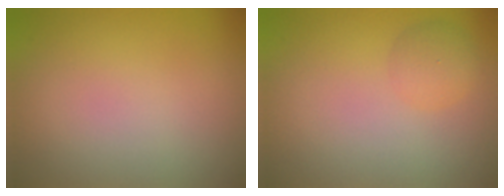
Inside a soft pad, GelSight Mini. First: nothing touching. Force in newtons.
{"total": 2.0, "press": 2.0, "slide": 0.0}